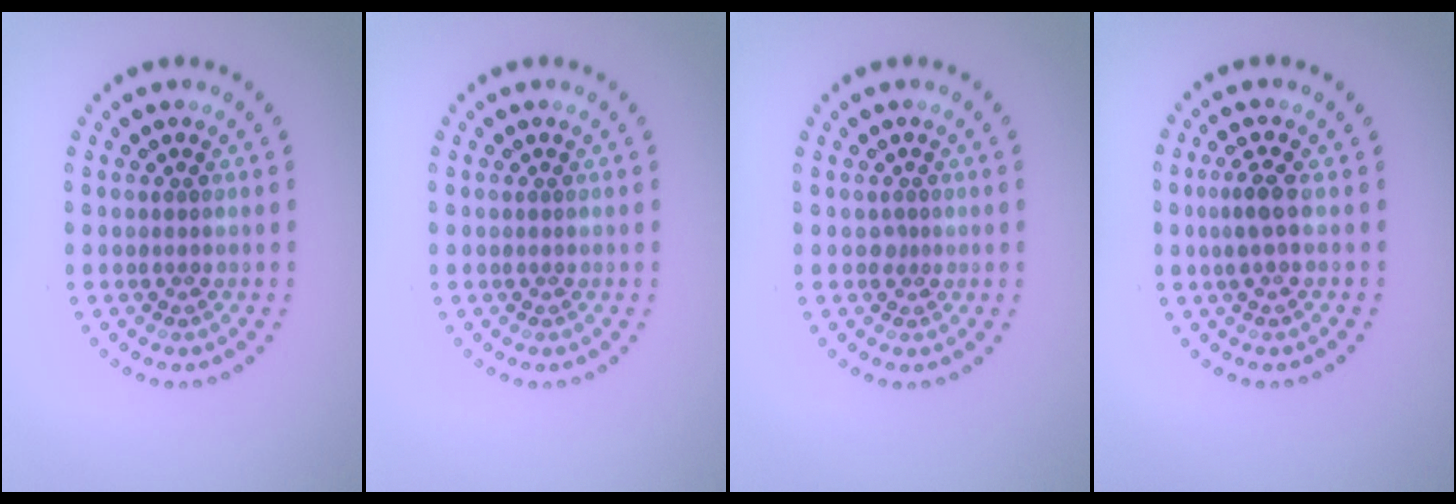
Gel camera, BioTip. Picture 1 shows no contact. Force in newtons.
{"total": 0.0}
{"total": 0.7, "press": 0.4, "slide": 0.6}
{"total": 1.8, "press": 1.6, "slide": 0.9}